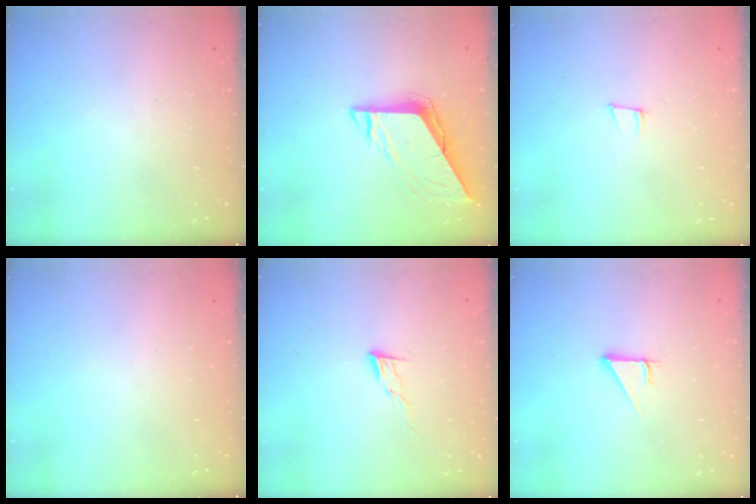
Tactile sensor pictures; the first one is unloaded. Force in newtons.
{"total": 7.4, "press": 7.4, "slide": 0.6}
{"total": 5.8, "press": 4.7, "slide": 3.4}
{"total": 0.0}
{"total": 6.1, "press": 6.1, "slide": 0.6}
{"total": 2.7, "press": 2.7, "slide": 0.3}